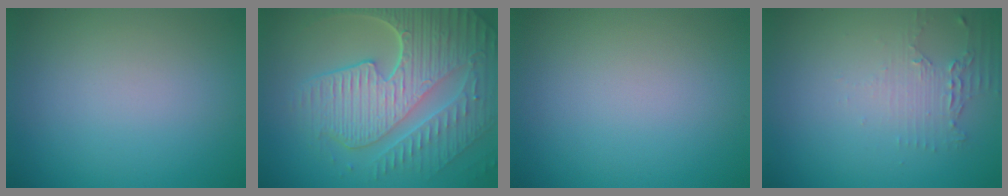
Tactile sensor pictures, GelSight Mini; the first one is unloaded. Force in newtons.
{"total": 9.9, "press": 6.5, "slide": 7.4}
{"total": 0.0}
{"total": 2.2, "press": 1.7, "slide": 1.4}